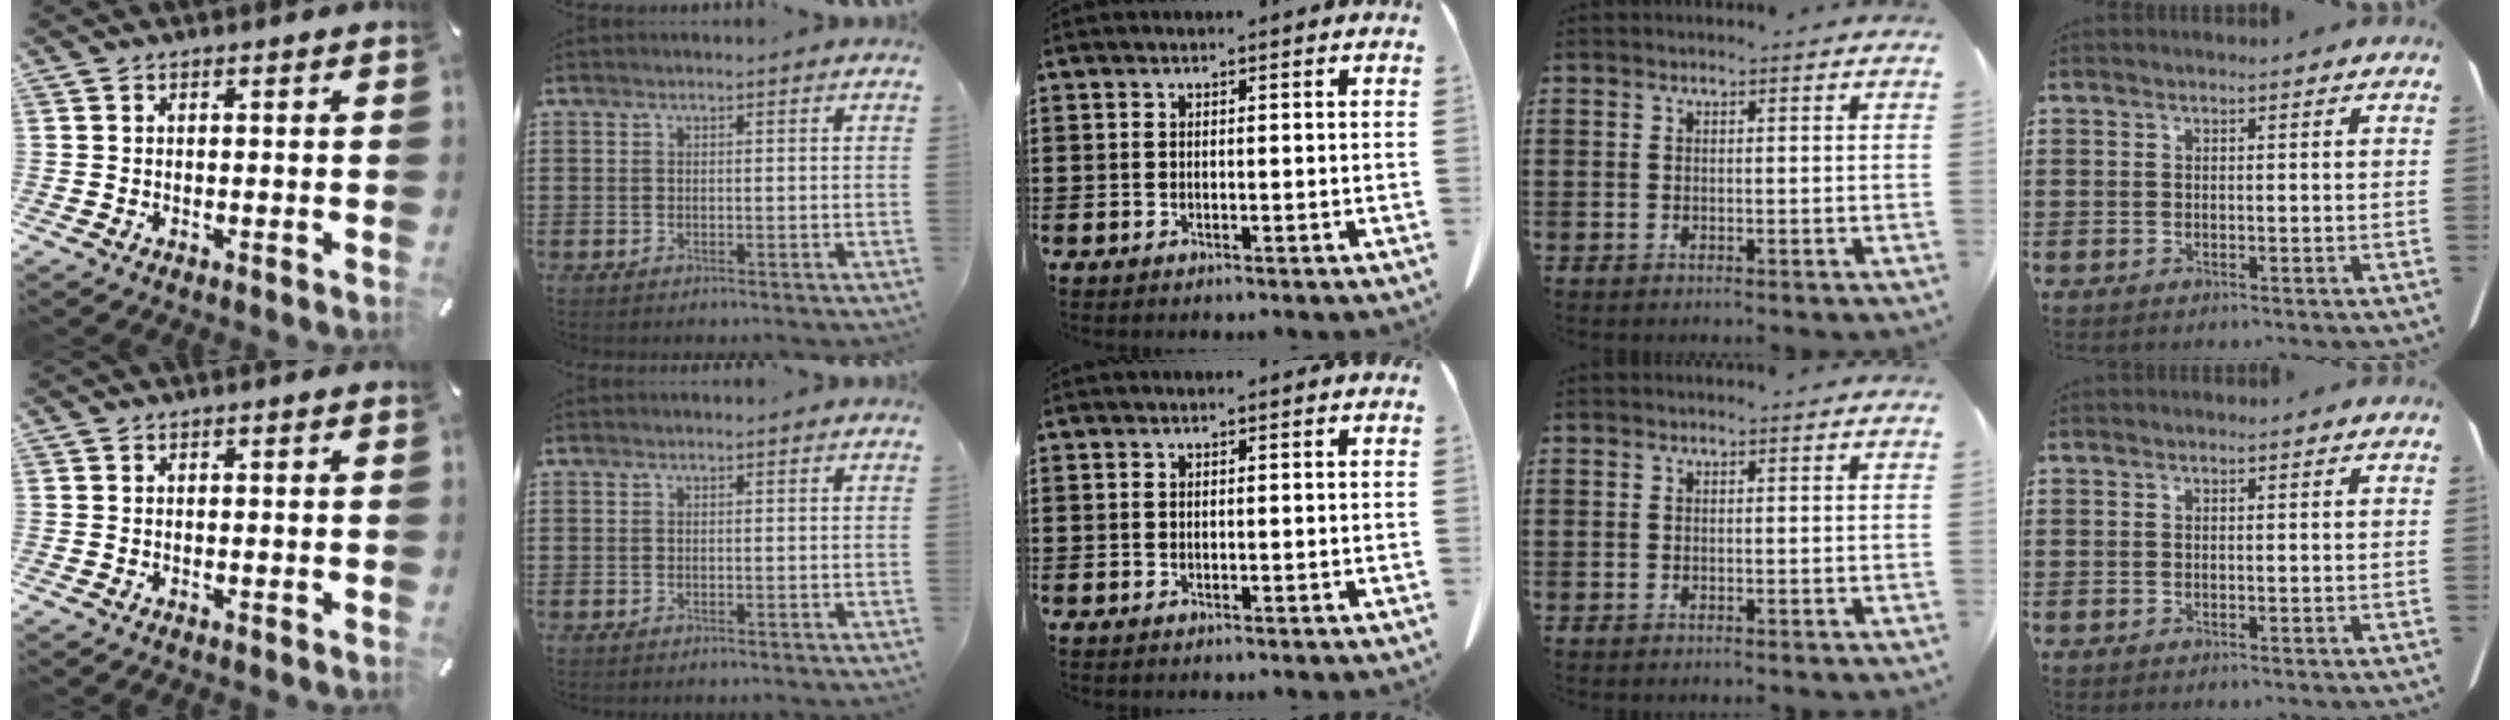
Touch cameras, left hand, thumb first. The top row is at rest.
{}